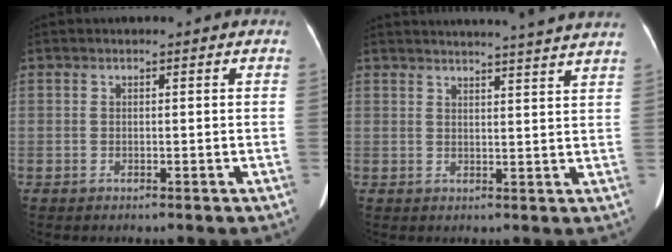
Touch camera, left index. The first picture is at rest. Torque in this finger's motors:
{"motor_torque": [0.62, -0.76, 0.23, 0.07]}